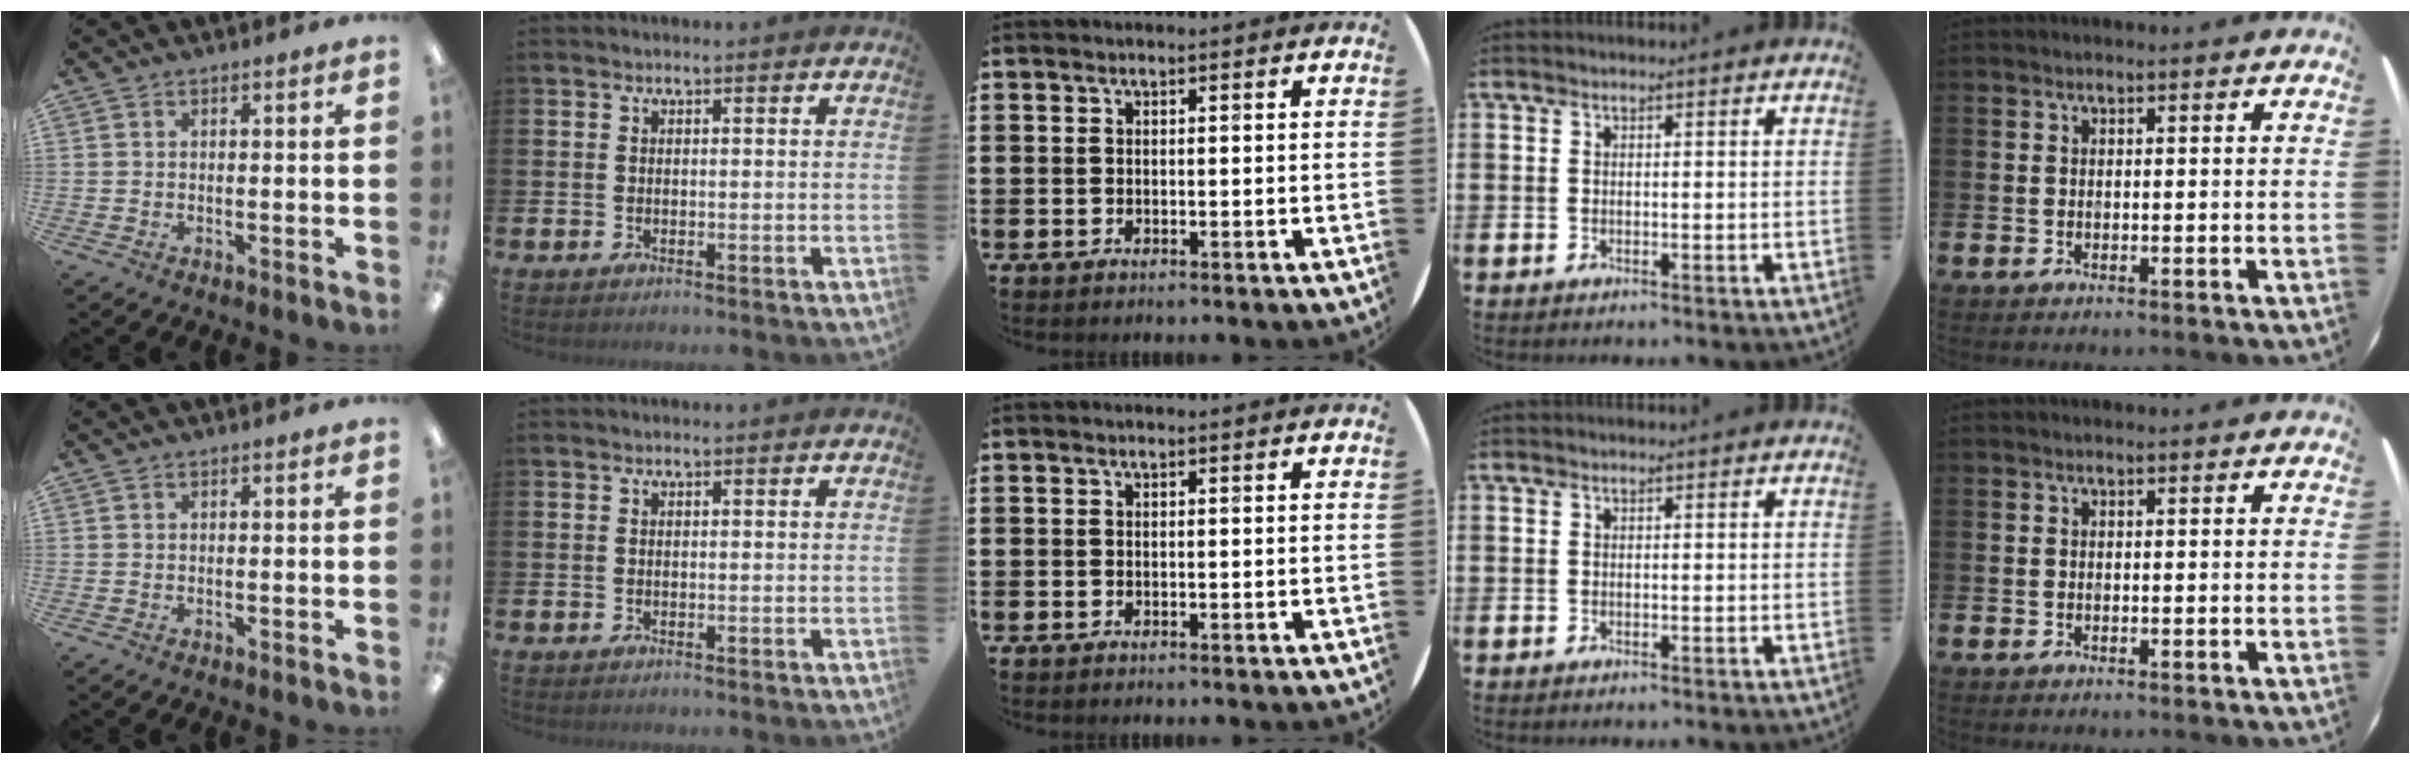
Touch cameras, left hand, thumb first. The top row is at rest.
{}